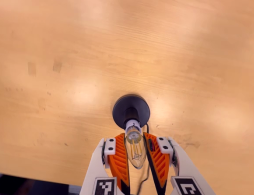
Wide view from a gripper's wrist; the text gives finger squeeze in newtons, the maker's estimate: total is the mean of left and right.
{"total": 13.1, "left": 12.5, "right": 13.7}